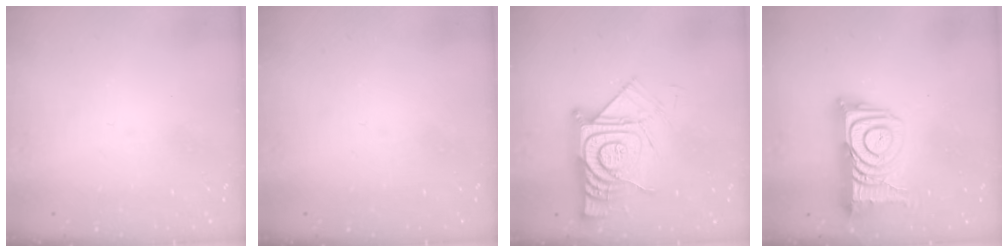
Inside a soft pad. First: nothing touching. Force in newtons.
{"total": 0.0}
{"total": 14.2, "press": 14.2, "slide": 1.1}
{"total": 15.7, "press": 15.6, "slide": 1.2}